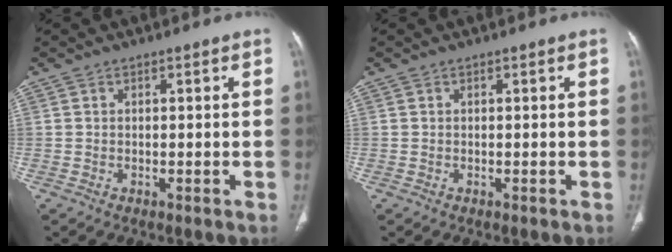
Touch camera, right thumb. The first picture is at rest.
{"total": 0.0}